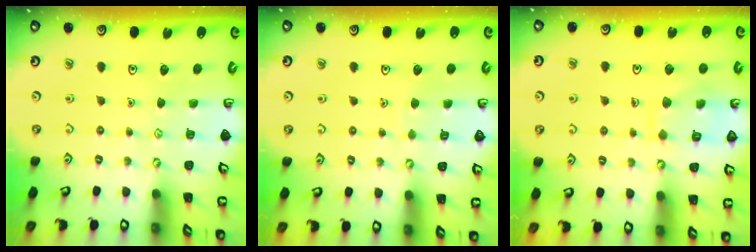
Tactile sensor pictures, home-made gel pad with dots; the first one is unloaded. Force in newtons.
{"total": 2.8, "press": 2.8, "slide": 0.1}
{"total": 8.8, "press": 8.8, "slide": 0.5}